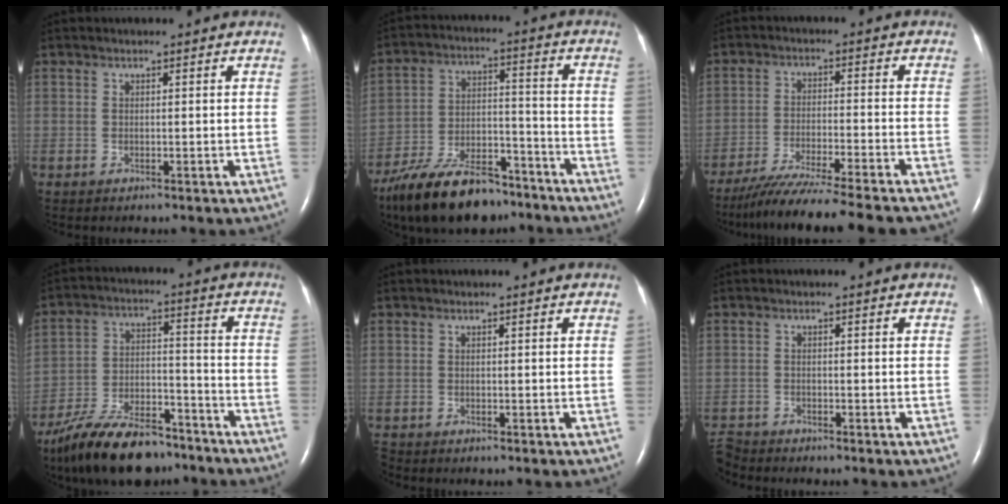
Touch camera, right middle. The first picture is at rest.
{"total": 16.2, "force": [-12.8, 5.7, 8.3], "torque": [-0.160, 0.002, -0.221]}
{"total": 18.2, "force": [-16.0, -0.3, 8.6], "torque": [-0.126, -0.047, -0.242]}
{"total": 16.6, "force": [-13.4, 5.1, 8.4], "torque": [-0.166, -0.005, -0.232]}
{"total": 0.7, "force": [-0.7, 0.2, 0.0], "torque": [-0.005, -0.003, -0.013]}
{"total": 3.2, "force": [-3.1, 0.4, -0.2], "torque": [0.001, -0.015, -0.060]}